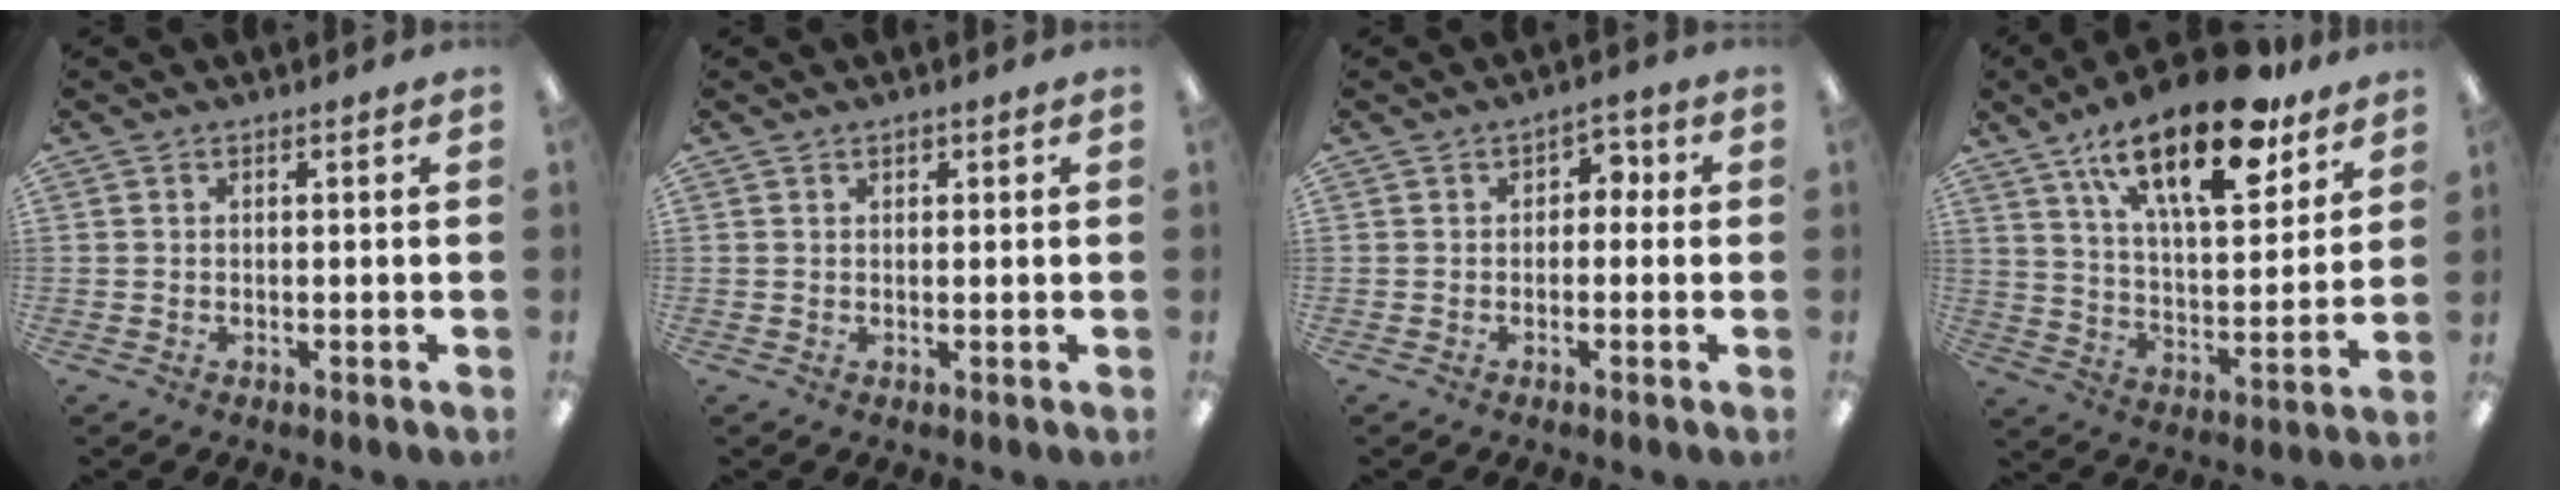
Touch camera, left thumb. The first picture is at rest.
{"total": 0.9, "force": [0.6, 0.6, 0.3], "torque": [-0.007, 0.002, 0.011]}
{"total": 2.9, "force": [-0.2, 2.2, 1.9], "torque": [-0.028, 0.010, -0.011]}
{"total": 22.5, "force": [14.4, 8.6, 15.0], "torque": [-0.228, -0.080, 0.239]}